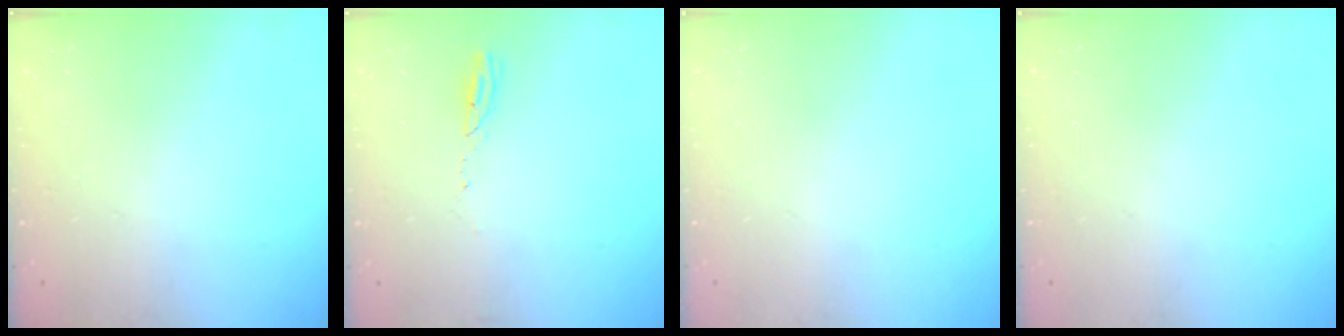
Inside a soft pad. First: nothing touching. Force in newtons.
{"total": 2.4, "press": 2.4, "slide": 0.3}
{"total": 0.0}
{"total": 0.0}